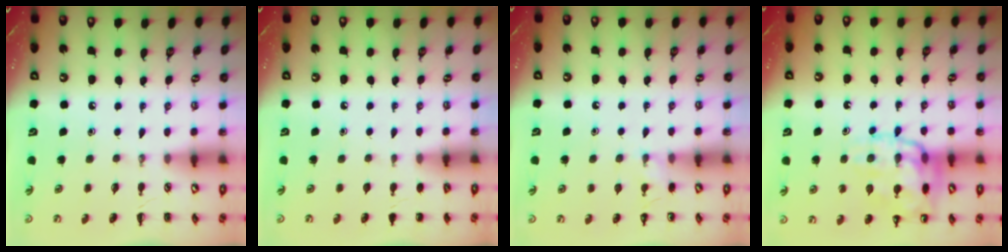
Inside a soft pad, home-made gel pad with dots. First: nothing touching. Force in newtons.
{"total": 1.2, "press": 1.2, "slide": 0.1}
{"total": 4.1, "press": 4.0, "slide": 1.0}
{"total": 16.8, "press": 16.7, "slide": 1.9}